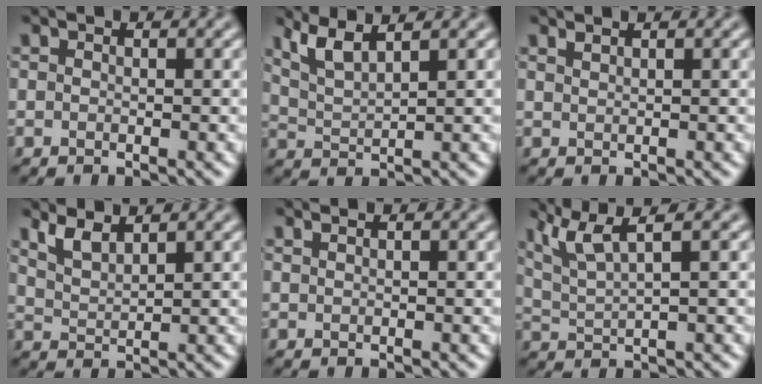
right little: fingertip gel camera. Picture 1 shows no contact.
{"total": 3.3, "force": [3.0, -1.5, 0.1], "torque": [-0.010, 0.004, 0.054]}
{"total": 1.0, "force": [0.9, -0.4, -0.4], "torque": [0.001, 0.001, 0.018]}
{"total": 3.1, "force": [2.6, -1.5, -0.8], "torque": [0.010, 0.006, 0.043]}
{"total": 0.6, "force": [0.3, -0.4, -0.3], "torque": [0.001, -0.002, 0.006]}
{"total": 3.6, "force": [2.9, -1.7, 1.4], "torque": [-0.030, 0.012, 0.059]}